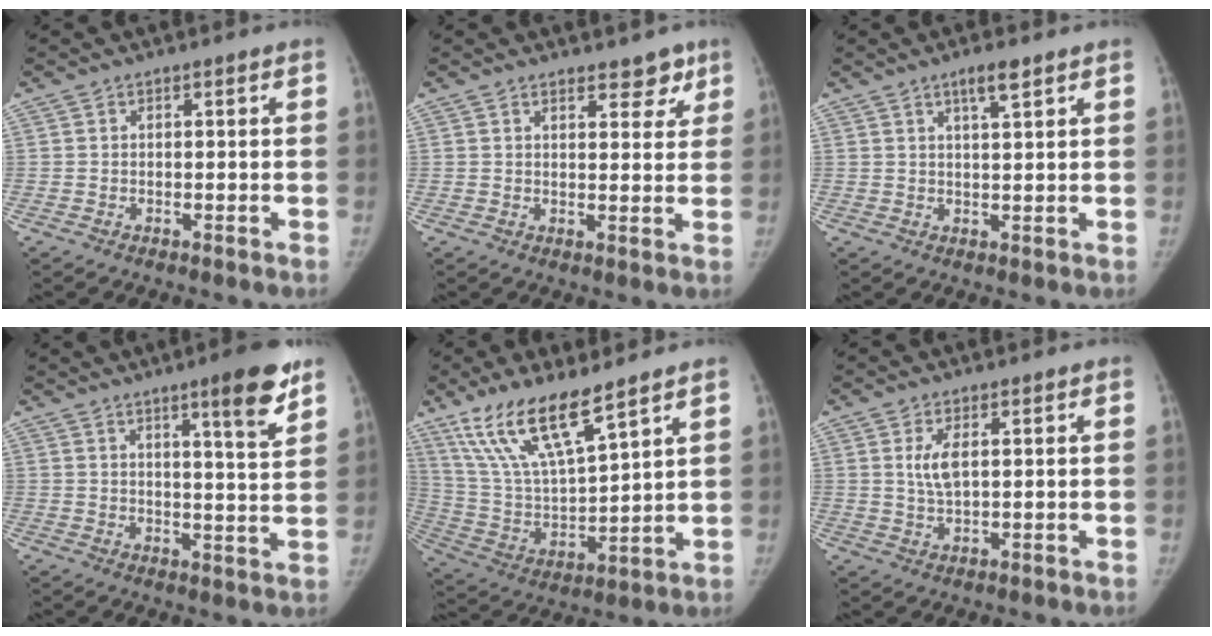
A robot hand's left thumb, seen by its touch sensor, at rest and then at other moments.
{"total": 4.7, "force": [3.5, 2.3, 2.2], "torque": [0.003, -0.021, 0.050]}
{"total": 3.8, "force": [2.5, 0.5, 2.8], "torque": [-0.047, -0.015, 0.046]}
{"total": 9.8, "force": [6.3, 1.1, 7.5], "torque": [-0.088, -0.040, 0.087]}
{"total": 16.4, "force": [11.4, 3.9, 11.2], "torque": [-0.203, -0.055, 0.235]}
{"total": 4.1, "force": [1.3, 1.6, 3.5], "torque": [-0.070, -0.010, 0.031]}